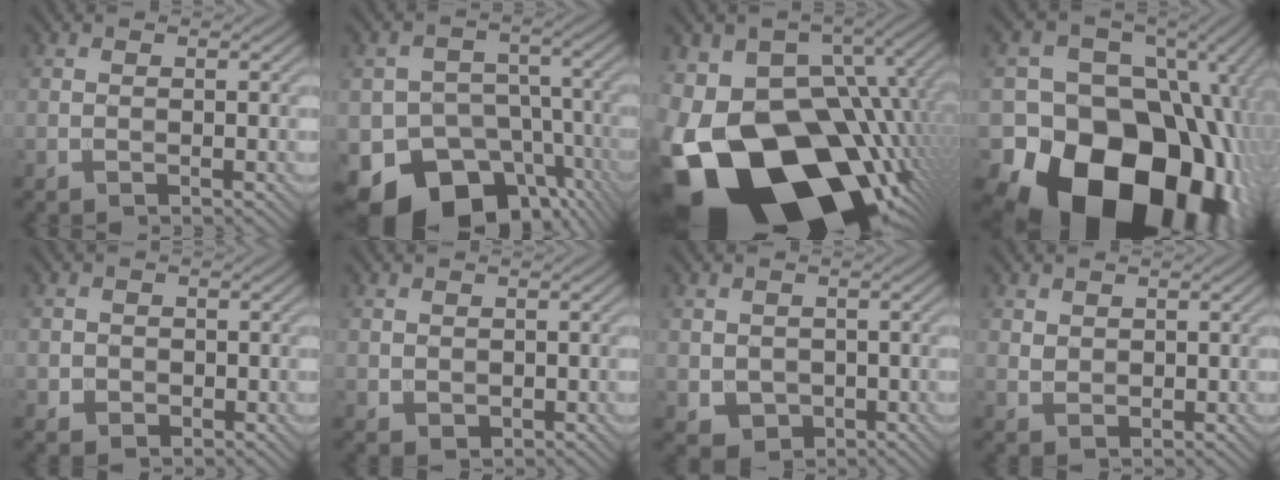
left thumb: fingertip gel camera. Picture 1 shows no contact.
{"total": 16.7, "force": [-9.9, 11.8, 6.6], "torque": [-0.116, -0.046, -0.150]}
{"total": 23.8, "force": [-10.4, 14.7, 15.6], "torque": [-0.295, -0.056, -0.138]}
{"total": 22.6, "force": [-7.9, 17.4, 12.0], "torque": [-0.220, -0.031, -0.123]}
{"total": 1.9, "force": [0.0, 1.8, 0.4], "torque": [-0.010, -0.008, -0.003]}
{"total": 1.4, "force": [0.7, 1.1, 0.5], "torque": [-0.018, -0.006, 0.019]}
{"total": 3.1, "force": [0.1, 2.8, 1.3], "torque": [-0.044, -0.012, 0.005]}
{"total": 1.9, "force": [1.3, 1.3, 0.7], "torque": [-0.019, -0.004, 0.030]}